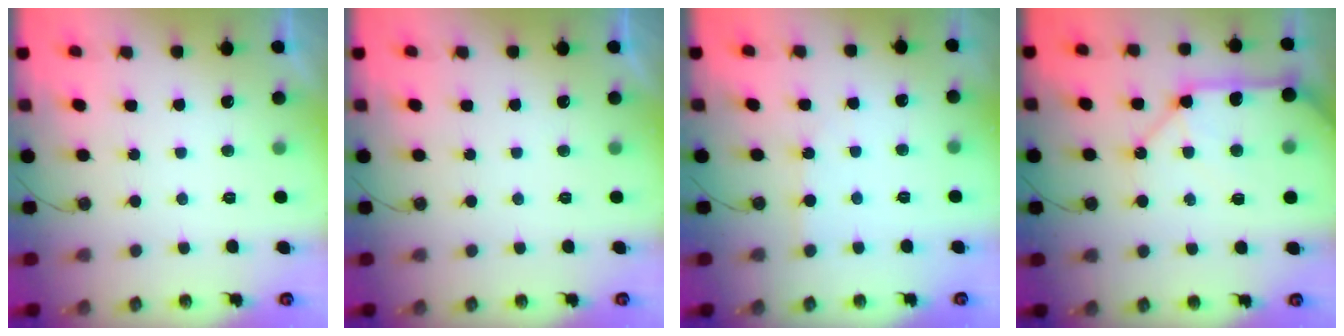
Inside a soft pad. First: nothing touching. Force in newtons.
{"total": 0.0}
{"total": 2.3, "press": 2.3, "slide": 0.3}
{"total": 13.7, "press": 13.6, "slide": 2.1}